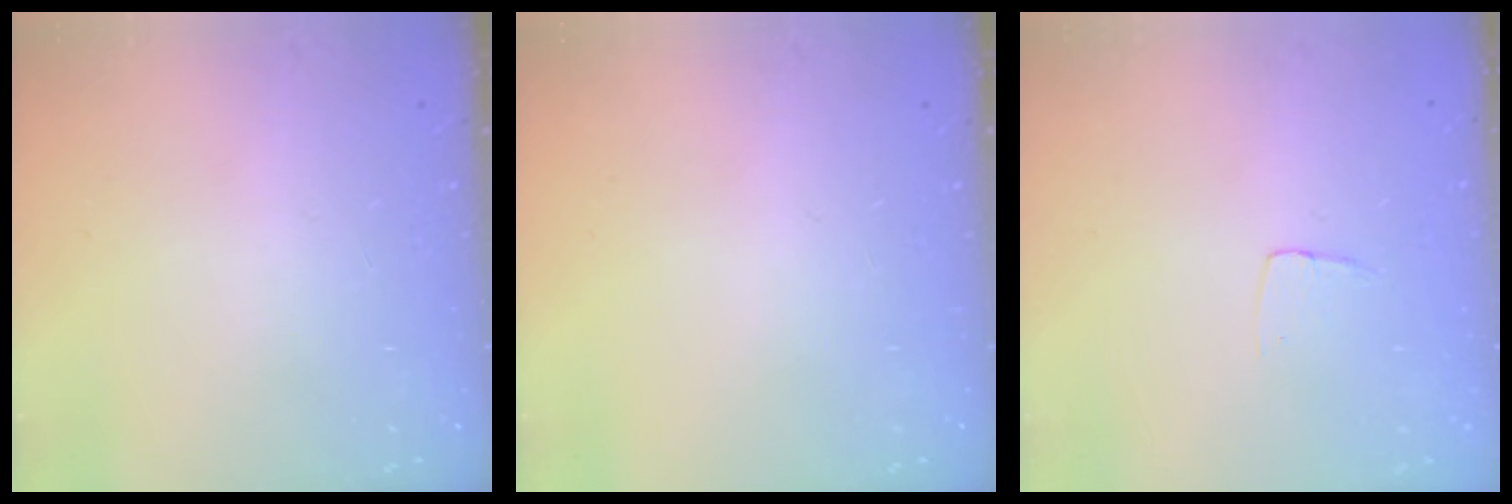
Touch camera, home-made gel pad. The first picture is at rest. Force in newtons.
{"total": 0.0}
{"total": 3.2, "press": 3.2, "slide": 0.2}